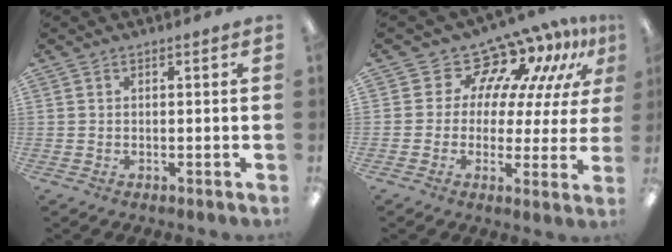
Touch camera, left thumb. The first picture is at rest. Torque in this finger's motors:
{"motor_torque": [0.02, 0.34, -0.28, 0.13, -0.07]}